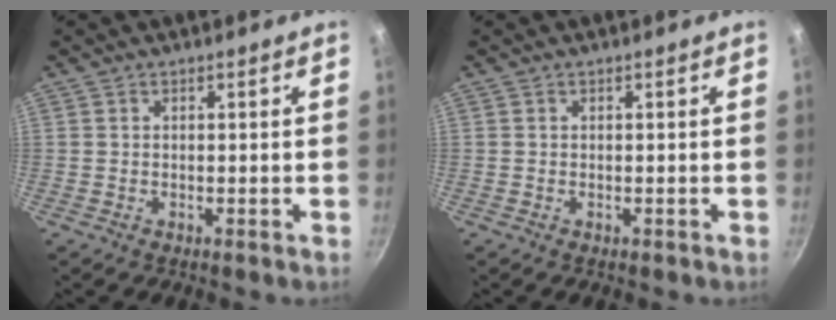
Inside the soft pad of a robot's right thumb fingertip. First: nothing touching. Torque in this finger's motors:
{"motor_torque": [0.25, 0.07, 0.29, -0.09, 0.03]}